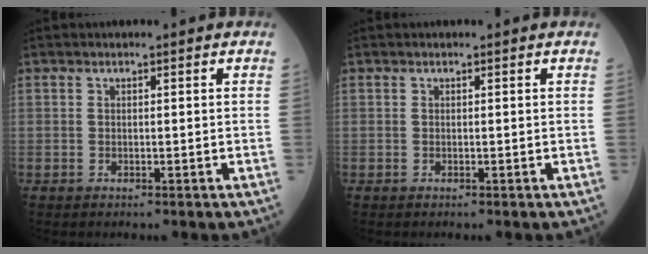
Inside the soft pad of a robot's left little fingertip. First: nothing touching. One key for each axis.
{"total": 0.0}